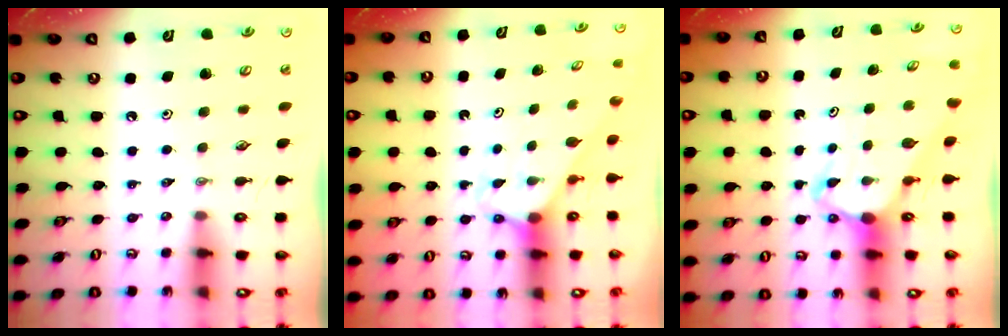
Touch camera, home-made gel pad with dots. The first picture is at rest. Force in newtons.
{"total": 2.8, "press": 2.8, "slide": 0.1}
{"total": 5.1, "press": 5.1, "slide": 0.3}